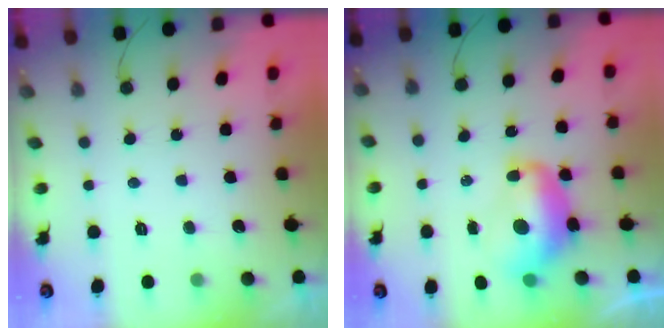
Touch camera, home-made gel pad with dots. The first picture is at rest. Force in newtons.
{"total": 10.5, "press": 10.5, "slide": 0.9}